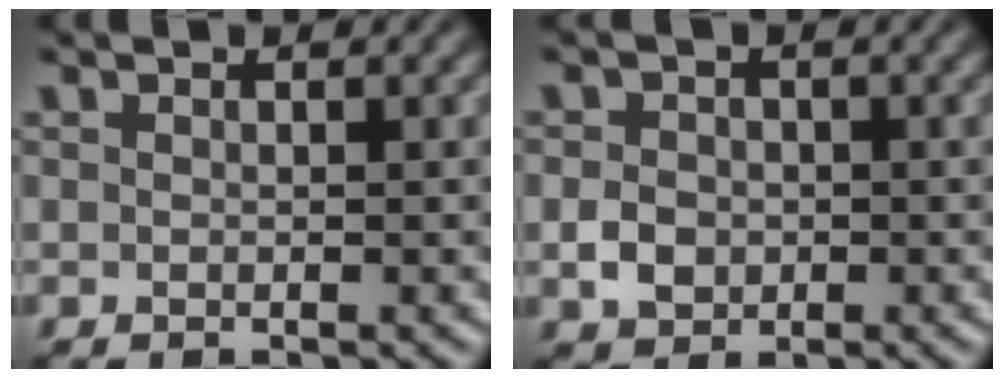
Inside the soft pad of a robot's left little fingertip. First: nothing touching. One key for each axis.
{"total": 2.2, "fx": -0.6, "fy": 1.9, "fz": 1.1, "tx": -0.022, "ty": 0.001, "tz": -0.012}